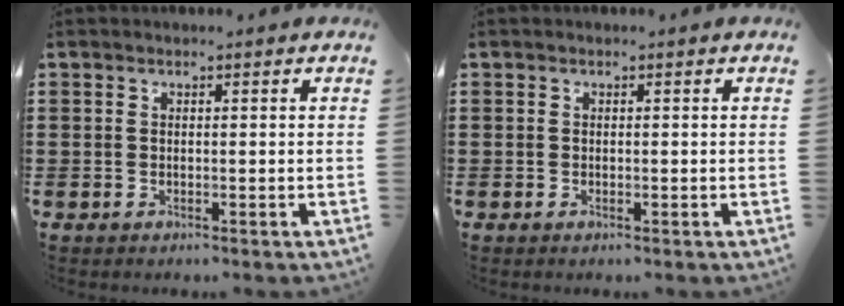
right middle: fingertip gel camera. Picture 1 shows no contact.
{"total": 0.0}